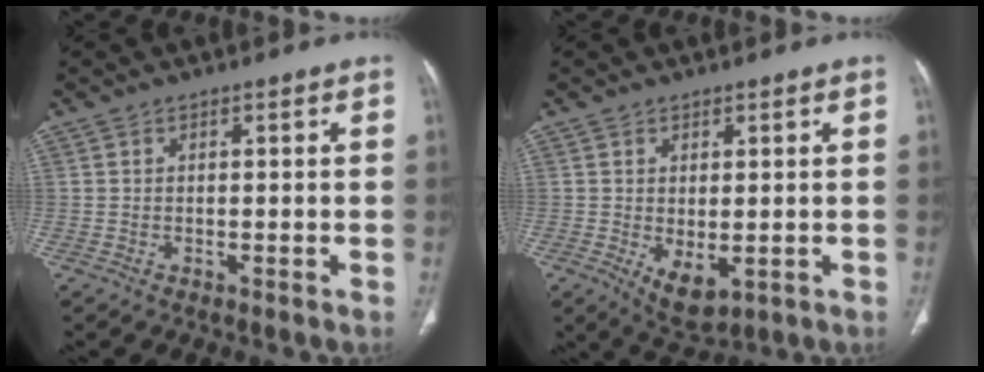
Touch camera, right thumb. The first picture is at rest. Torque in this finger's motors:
{"motor_torque": [-0.07, 0.21, 0.13, 0.52, 0.14]}